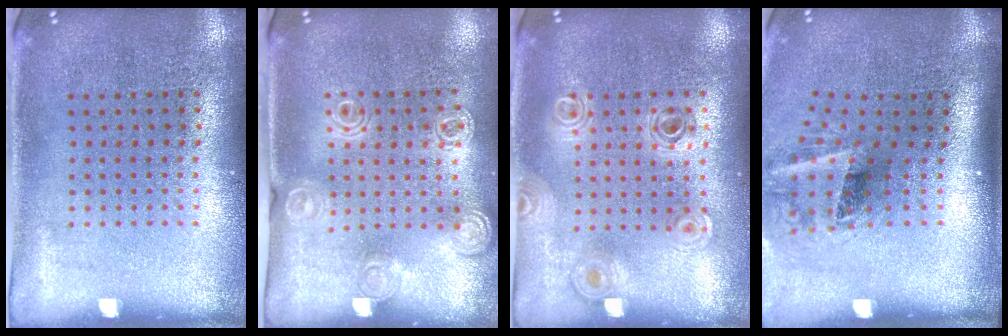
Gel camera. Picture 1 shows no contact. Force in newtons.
{"total": 1.4, "press": 1.4, "slide": 0.1}
{"total": 0.9, "press": 0.9, "slide": 0.1}
{"total": 2.0, "press": 1.2, "slide": 1.6}